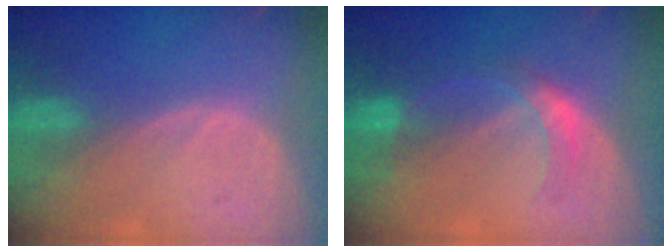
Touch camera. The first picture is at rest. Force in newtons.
{"total": 5.2, "press": 4.8, "slide": 1.9}